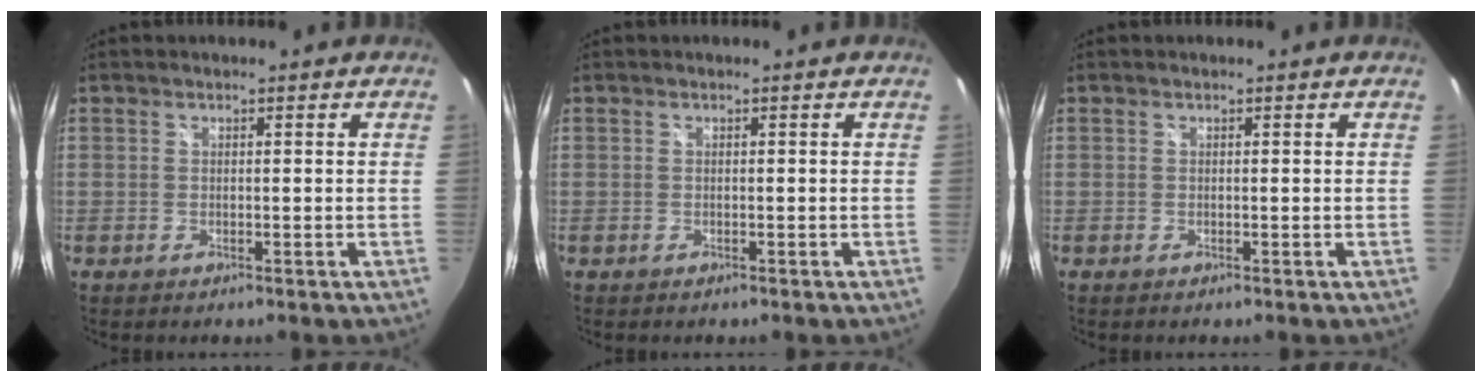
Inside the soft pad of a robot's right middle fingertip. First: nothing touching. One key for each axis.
{"total": 0.0}
{"total": 0.0}